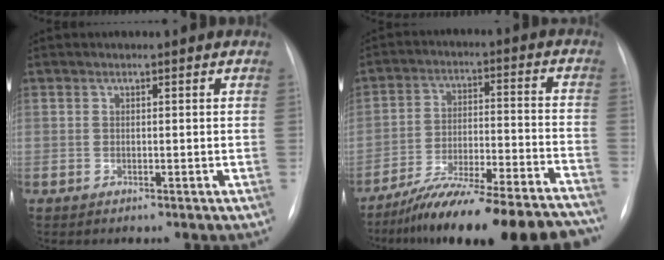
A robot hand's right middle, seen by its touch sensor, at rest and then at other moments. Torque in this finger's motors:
{"motor_torque": [1.08, -1.06, 0.65, 0.21]}